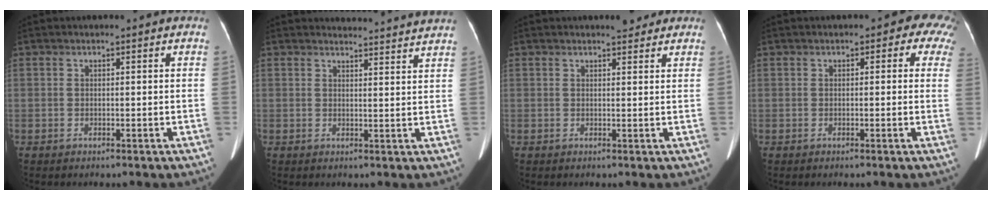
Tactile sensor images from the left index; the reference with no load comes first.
{"total": 8.3, "force": [8.3, -0.2, 0.9], "torque": [-0.008, -0.001, 0.085]}
{"total": 2.4, "force": [2.2, 0.7, 0.9], "torque": [-0.011, 0.001, 0.028]}
{"total": 5.2, "force": [1.8, 2.8, 3.9], "torque": [-0.022, 0.020, 0.008]}